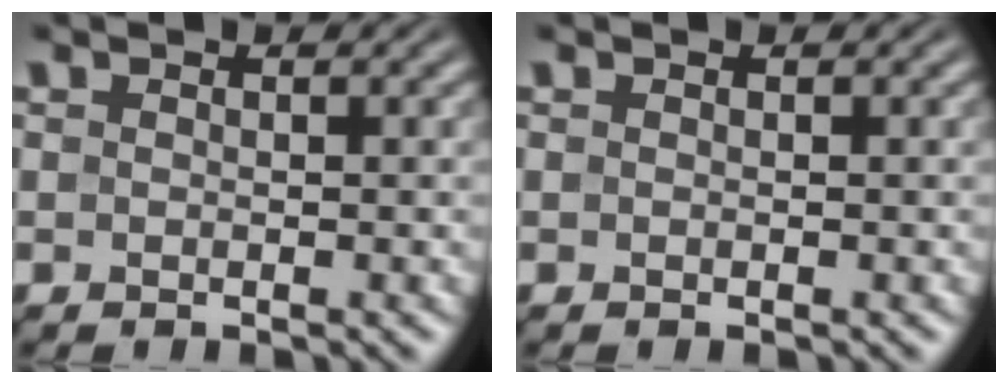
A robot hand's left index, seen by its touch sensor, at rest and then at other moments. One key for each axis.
{"total": 0.0}